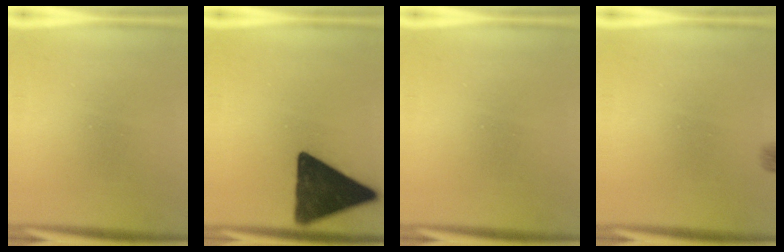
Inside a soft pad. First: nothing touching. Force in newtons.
{"total": 15.4}
{"total": 0.0}
{"total": 1.3}